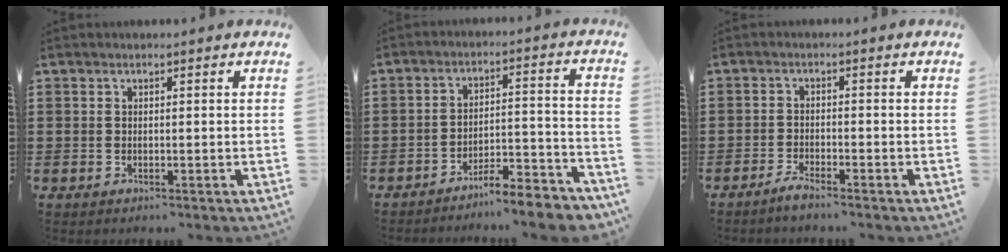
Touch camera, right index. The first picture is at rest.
{"total": 6.1, "force": [-5.9, 0.0, 1.6], "torque": [-0.022, 0.002, -0.115]}
{"total": 1.9, "force": [-1.8, 0.0, 0.6], "torque": [-0.012, 0.003, -0.033]}